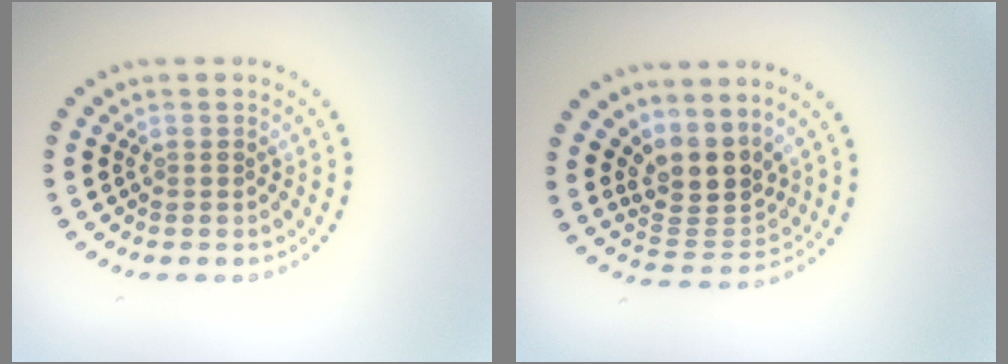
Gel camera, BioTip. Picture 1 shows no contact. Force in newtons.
{"total": 3.8, "press": 2.9, "slide": 2.5}